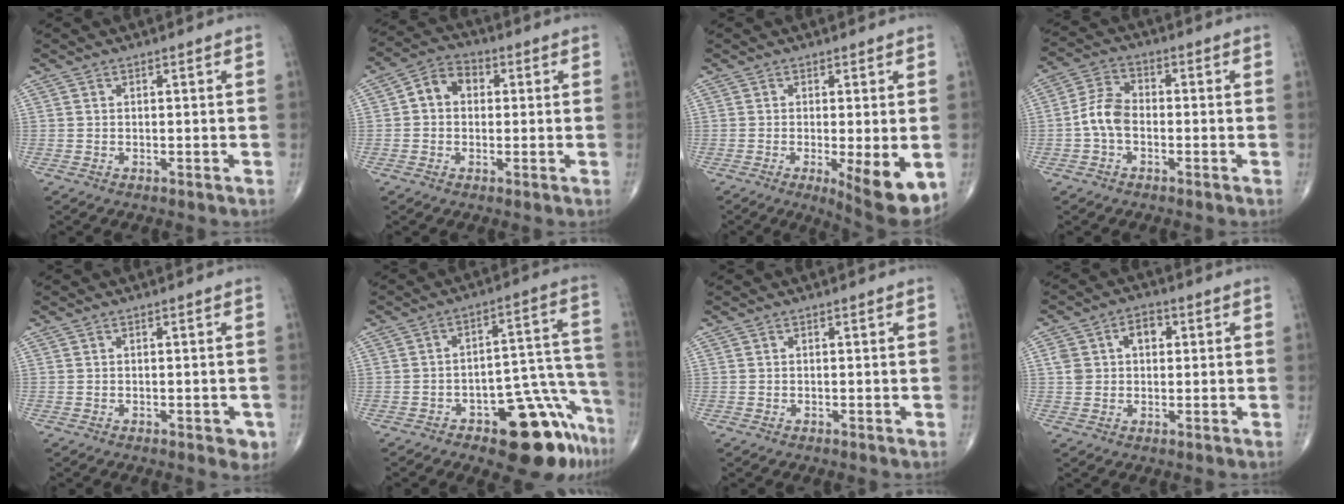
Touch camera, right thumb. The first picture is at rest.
{"total": 6.5, "force": [0.6, 5.1, 3.9], "torque": [-0.048, 0.020, 0.001]}
{"total": 9.6, "force": [-2.5, 2.6, 8.9], "torque": [-0.127, -0.024, -0.032]}
{"total": 6.3, "force": [-1.5, 4.0, 4.7], "torque": [-0.090, 0.022, -0.041]}
{"total": 2.5, "force": [-1.1, 1.3, 1.9], "torque": [-0.009, 0.001, -0.013]}
{"total": 15.3, "force": [-9.3, 6.1, 10.6], "torque": [-0.087, 0.091, -0.126]}
{"total": 0.0}
{"total": 6.7, "force": [1.6, 4.9, 4.3], "torque": [-0.052, 0.012, 0.025]}